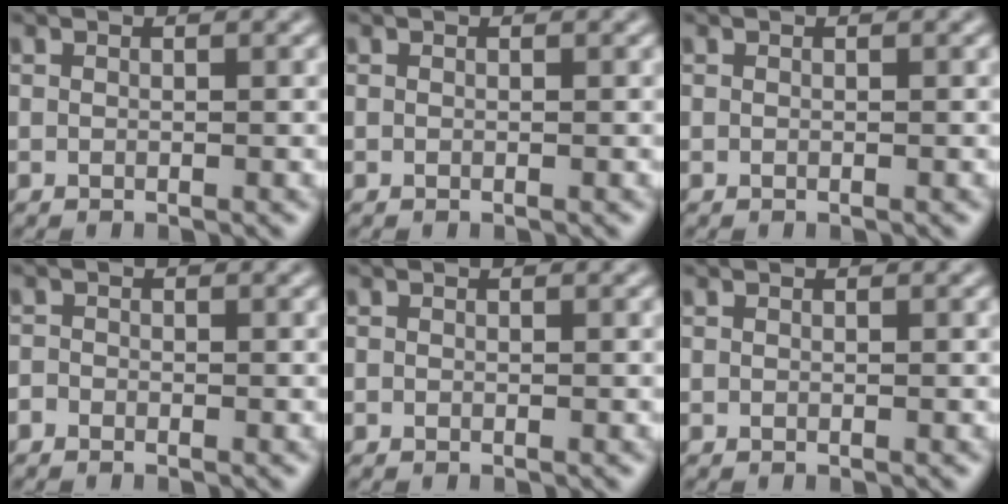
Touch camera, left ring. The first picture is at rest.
{"total": 0.0}
{"total": 0.0}
{"total": 0.8, "force": [-0.6, 0.4, 0.1], "torque": [0.000, 0.003, -0.014]}
{"total": 0.0}
{"total": 0.0}